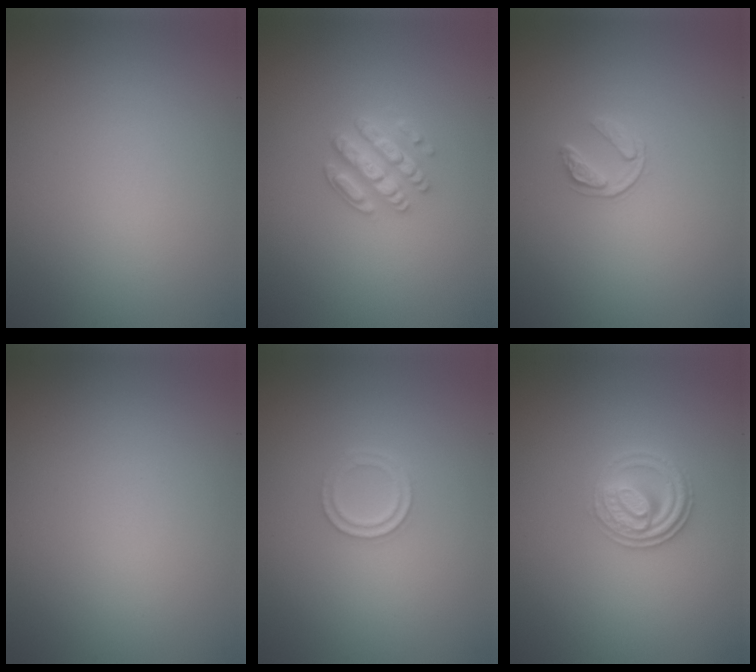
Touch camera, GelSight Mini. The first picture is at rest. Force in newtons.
{"total": 3.1, "press": 2.8, "slide": 1.1}
{"total": 1.6, "press": 1.0, "slide": 1.2}
{"total": 0.0}
{"total": 1.7, "press": 1.6, "slide": 0.4}
{"total": 2.7, "press": 2.5, "slide": 0.9}